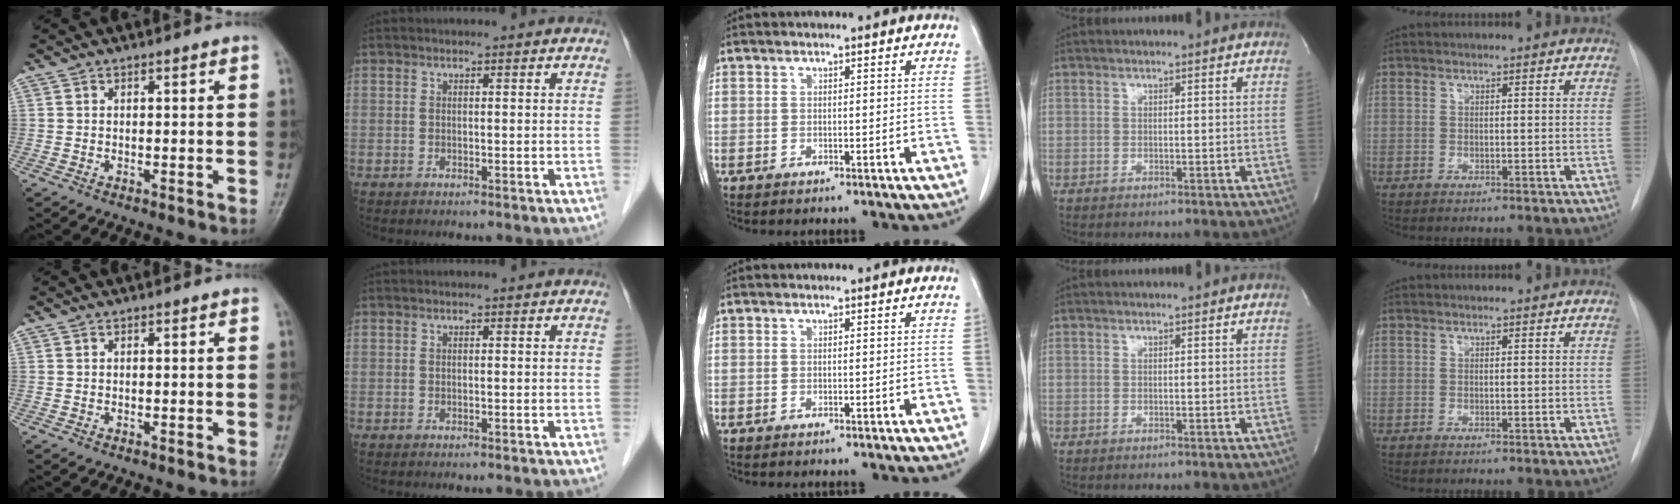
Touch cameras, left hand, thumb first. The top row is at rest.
{}